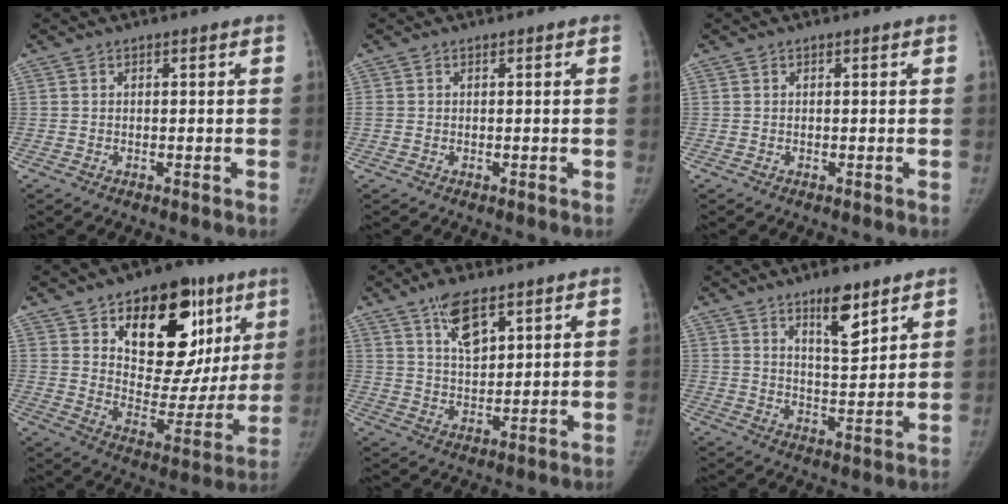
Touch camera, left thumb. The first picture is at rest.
{"total": 0.8, "force": [-0.2, 0.6, 0.4], "torque": [-0.012, 0.000, -0.005]}
{"total": 0.0}
{"total": 24.2, "force": [10.9, 13.9, 16.5], "torque": [-0.172, -0.025, 0.169]}
{"total": 7.5, "force": [4.5, 3.1, 5.0], "torque": [-0.070, -0.030, 0.084]}
{"total": 8.3, "force": [5.4, 2.8, 5.6], "torque": [-0.067, -0.040, 0.089]}